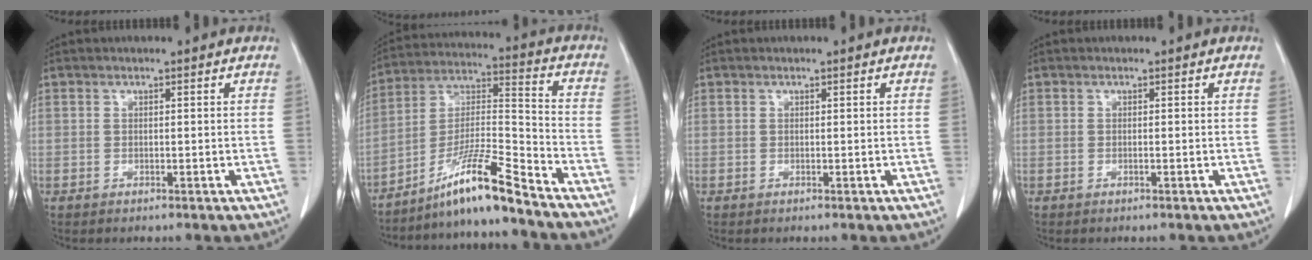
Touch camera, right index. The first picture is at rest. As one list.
[{"total": 12.2, "force": [-9.6, -0.9, 7.4], "torque": [-0.138, 0.001, -0.174]}, {"total": 0.0}, {"total": 0.0}]